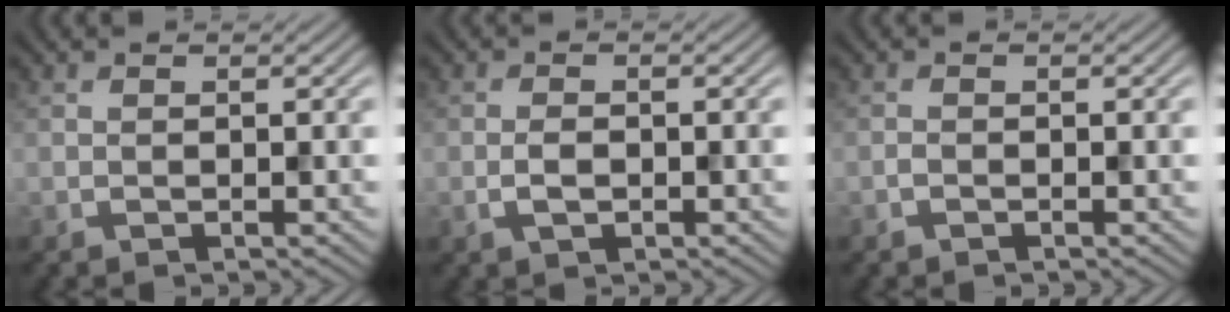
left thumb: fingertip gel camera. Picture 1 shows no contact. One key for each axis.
{"total": 2.2, "fx": -0.7, "fy": 1.2, "fz": 1.7, "tx": -0.034, "ty": 0.001, "tz": -0.014}
{"total": 0.7, "fx": -0.5, "fy": 0.3, "fz": 0.3, "tx": -0.006, "ty": 0.002, "tz": -0.009}